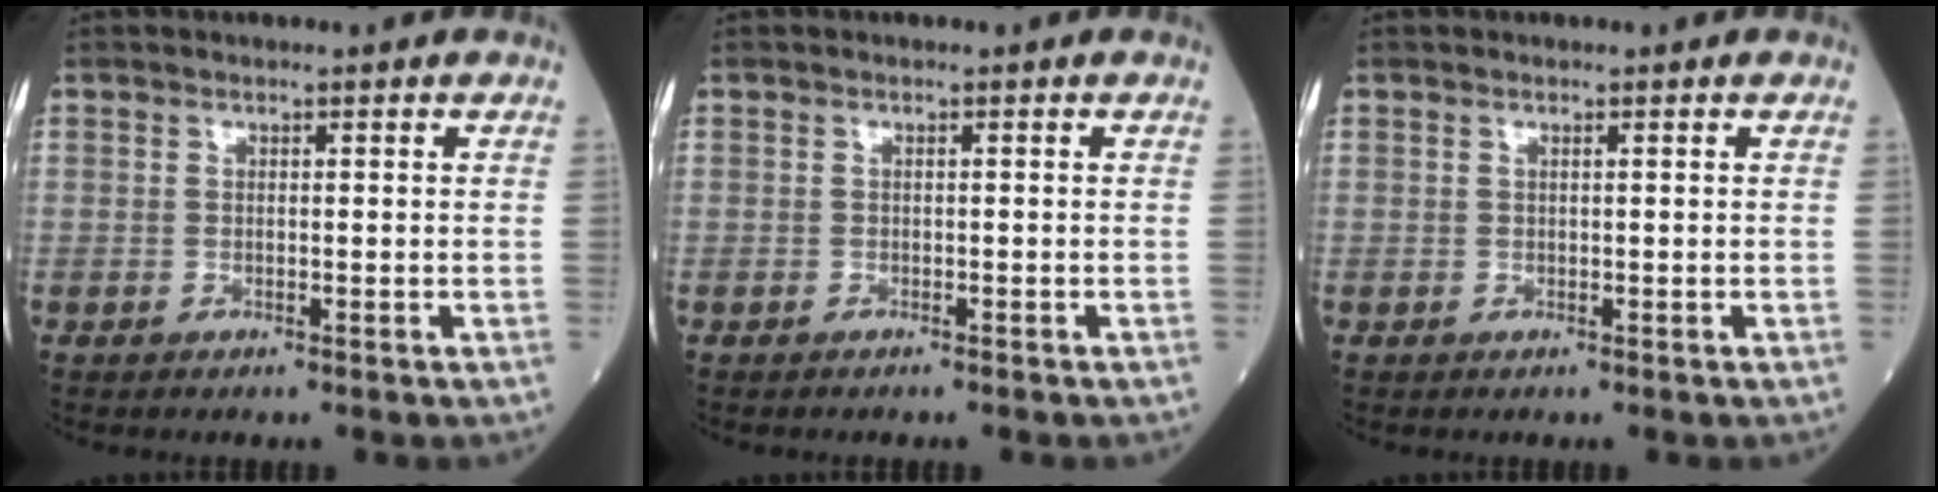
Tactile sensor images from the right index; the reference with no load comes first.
{"total": 0.7, "force": [-0.6, 0.1, 0.3], "torque": [-0.007, -0.001, -0.009]}
{"total": 0.0}